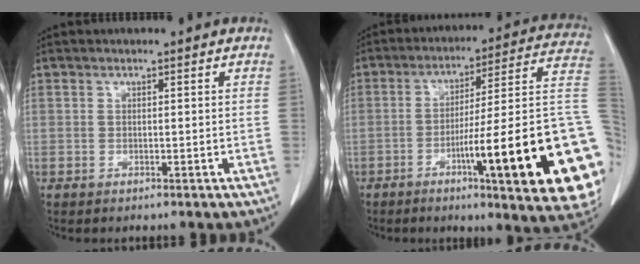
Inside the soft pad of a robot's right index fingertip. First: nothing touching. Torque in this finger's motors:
{"motor_torque": [2.14, 0.00, 1.05, 0.21]}